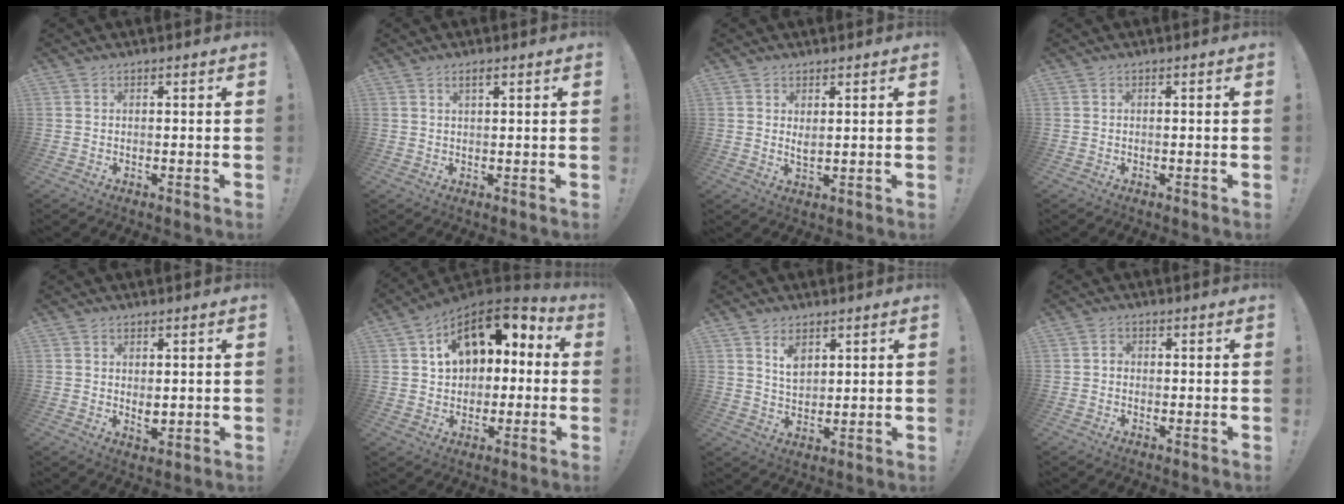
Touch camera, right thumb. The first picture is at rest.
{"total": 2.1, "force": [1.2, 0.6, 1.7], "torque": [-0.029, -0.001, 0.019]}
{"total": 2.5, "force": [1.8, 0.9, 1.4], "torque": [-0.017, -0.012, 0.030]}
{"total": 0.0}
{"total": 2.9, "force": [0.7, 2.0, 2.0], "torque": [-0.023, -0.003, 0.012]}
{"total": 14.6, "force": [6.0, 10.2, 8.6], "torque": [-0.113, -0.027, 0.112]}
{"total": 6.1, "force": [3.6, 3.9, 2.9], "torque": [-0.041, -0.017, 0.064]}
{"total": 0.7, "force": [-0.4, 0.5, 0.1], "torque": [-0.001, 0.003, -0.008]}